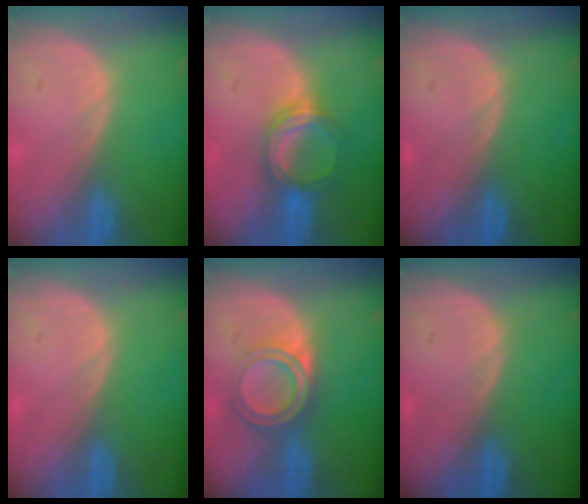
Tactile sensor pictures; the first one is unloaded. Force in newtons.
{"total": 5.1, "press": 5.1, "slide": 0.3}
{"total": 0.0}
{"total": 0.0}
{"total": 5.7, "press": 5.1, "slide": 2.5}
{"total": 0.0}